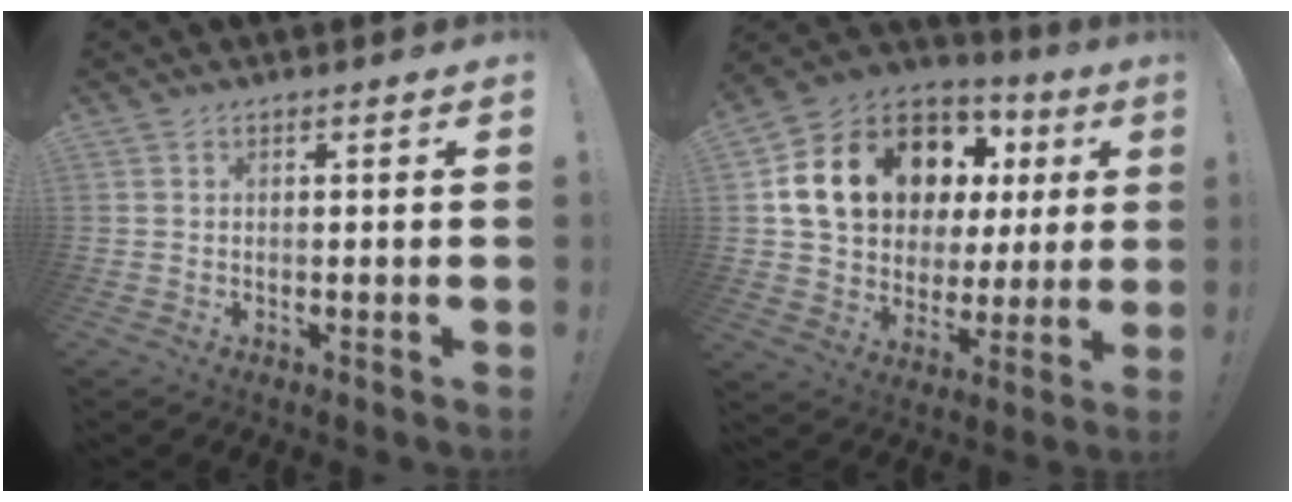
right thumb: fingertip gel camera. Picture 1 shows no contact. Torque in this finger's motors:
{"motor_torque": [2.39, 2.62, 0.60, -0.09, 0.38]}